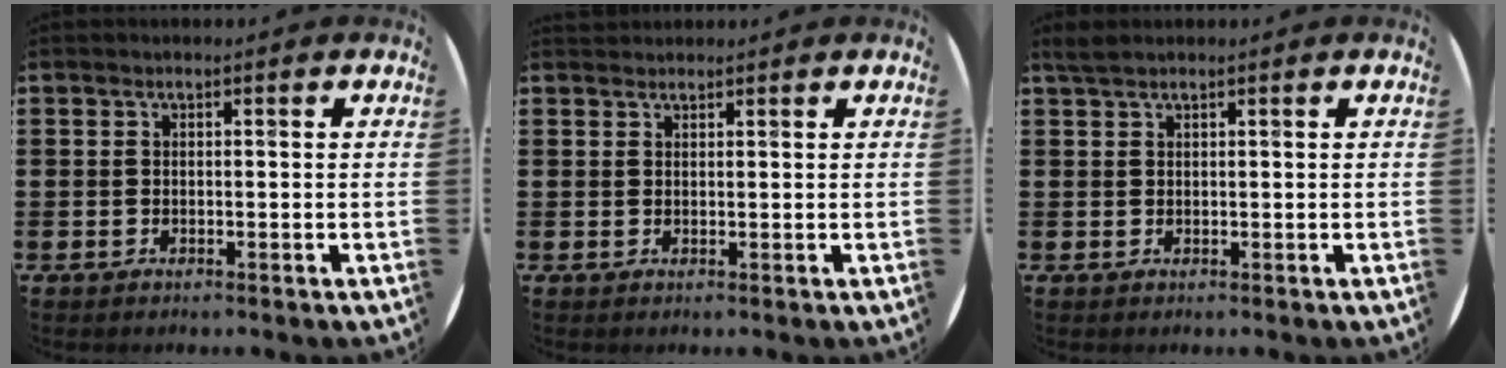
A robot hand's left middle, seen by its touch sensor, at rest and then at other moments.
{"total": 0.8, "force": [0.8, 0.1, -0.2], "torque": [0.004, 0.003, 0.014]}
{"total": 1.3, "force": [1.2, 0.1, 0.6], "torque": [-0.015, 0.002, 0.022]}